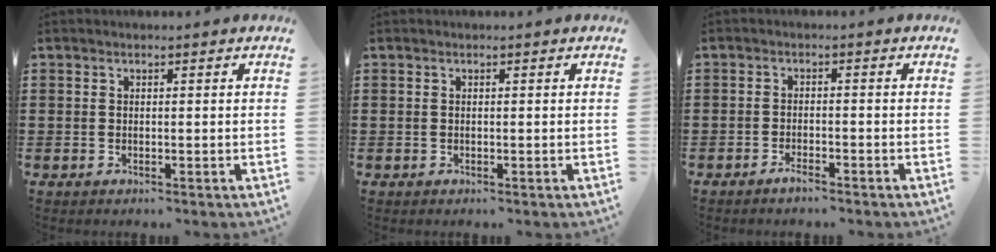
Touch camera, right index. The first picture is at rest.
{"total": 0.0}
{"total": 1.7, "force": [-1.5, 0.2, 0.8], "torque": [-0.015, -0.001, -0.027]}